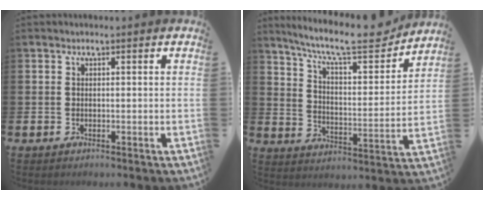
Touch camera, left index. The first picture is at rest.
{"total": 10.5, "force": [9.2, 2.1, 4.6], "torque": [-0.105, -0.063, 0.152]}